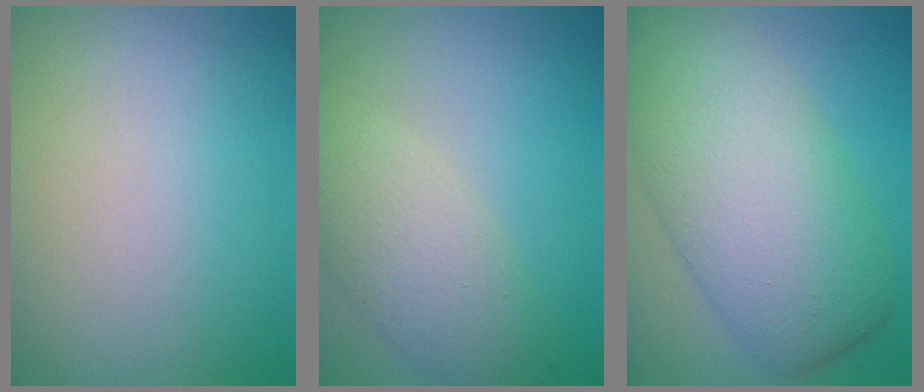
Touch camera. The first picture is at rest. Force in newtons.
{"total": 4.5, "press": 4.5, "slide": 0.4}
{"total": 10.0, "press": 10.0, "slide": 0.4}